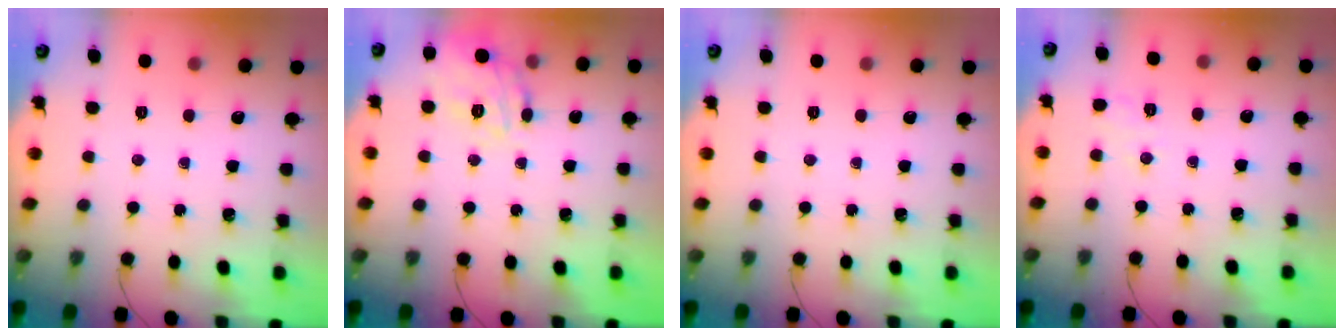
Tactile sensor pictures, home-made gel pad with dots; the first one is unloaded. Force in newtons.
{"total": 15.9, "press": 15.8, "slide": 0.7}
{"total": 0.0}
{"total": 1.4, "press": 0.7, "slide": 1.2}